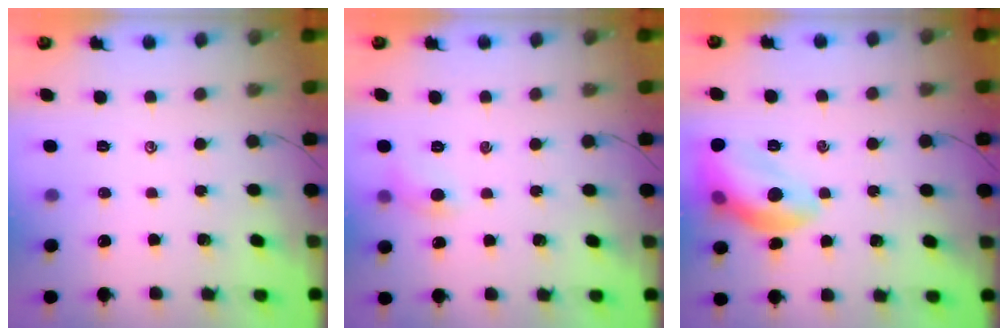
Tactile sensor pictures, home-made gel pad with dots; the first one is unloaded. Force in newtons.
{"total": 5.9, "press": 5.7, "slide": 1.6}
{"total": 13.7, "press": 13.6, "slide": 1.0}